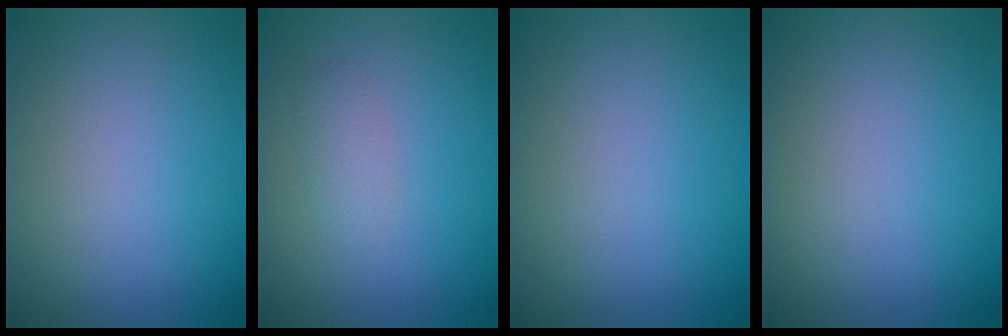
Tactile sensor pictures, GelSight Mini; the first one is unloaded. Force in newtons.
{"total": 1.4, "press": 1.4, "slide": 0.1}
{"total": 0.0}
{"total": 0.0}